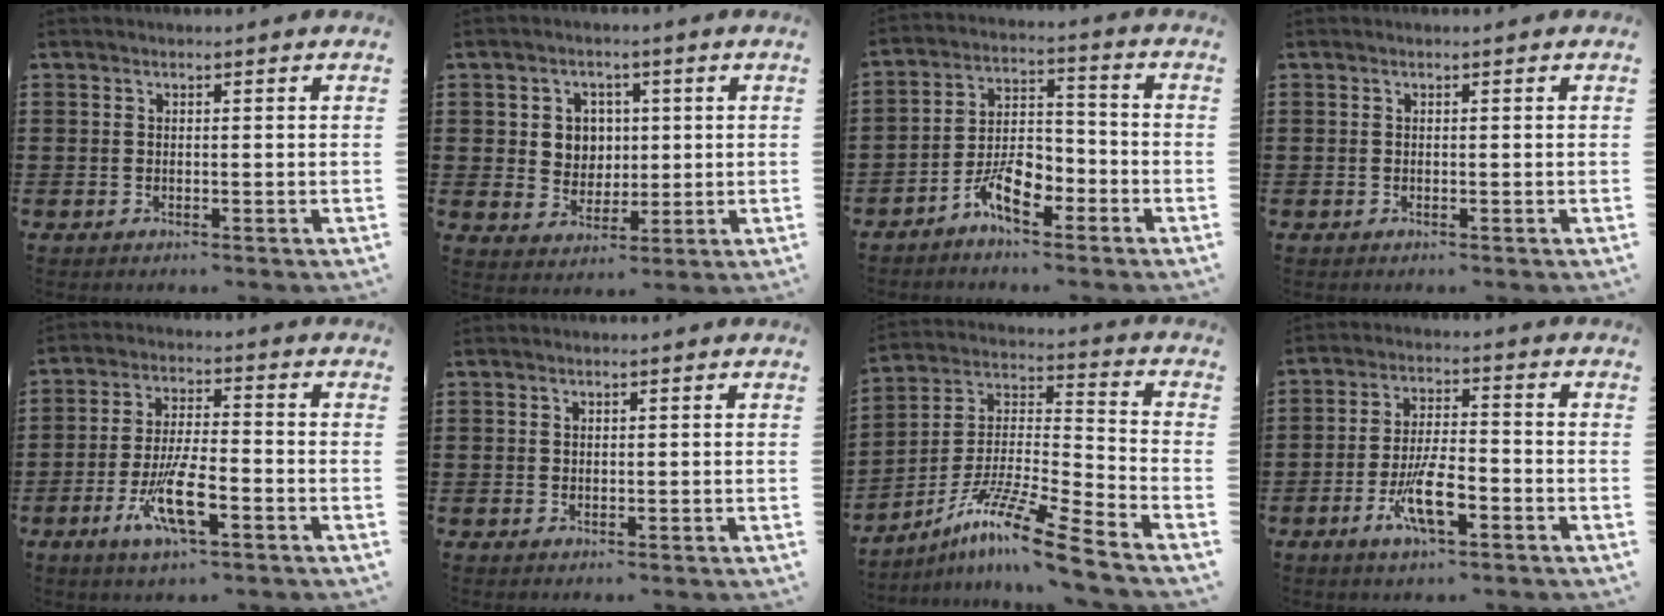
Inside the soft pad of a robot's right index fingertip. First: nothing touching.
{"total": 4.9, "force": [1.0, 4.6, 1.4], "torque": [-0.041, 0.013, 0.014]}
{"total": 7.5, "force": [-4.5, 3.6, 4.8], "torque": [-0.095, 0.012, -0.085]}
{"total": 0.0}
{"total": 9.0, "force": [-3.9, 2.3, 7.8], "torque": [-0.171, -0.014, -0.074]}
{"total": 0.6, "force": [0.3, 0.4, 0.1], "torque": [-0.004, 0.002, 0.007]}
{"total": 12.4, "force": [-9.8, 0.1, 7.6], "torque": [-0.143, 0.012, -0.193]}
{"total": 8.3, "force": [-3.8, 2.6, 7.0], "torque": [-0.143, -0.008, -0.069]}